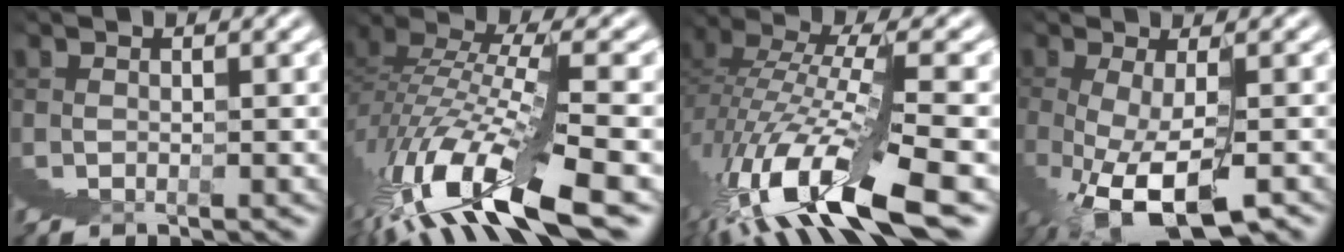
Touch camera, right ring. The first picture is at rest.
{"total": 6.9, "force": [2.7, 1.0, 6.3], "torque": [-0.096, 0.027, 0.036]}
{"total": 6.3, "force": [-0.3, 1.4, 6.1], "torque": [-0.102, 0.000, 0.000]}
{"total": 4.6, "force": [-1.5, 0.6, 4.3], "torque": [-0.052, 0.007, -0.016]}